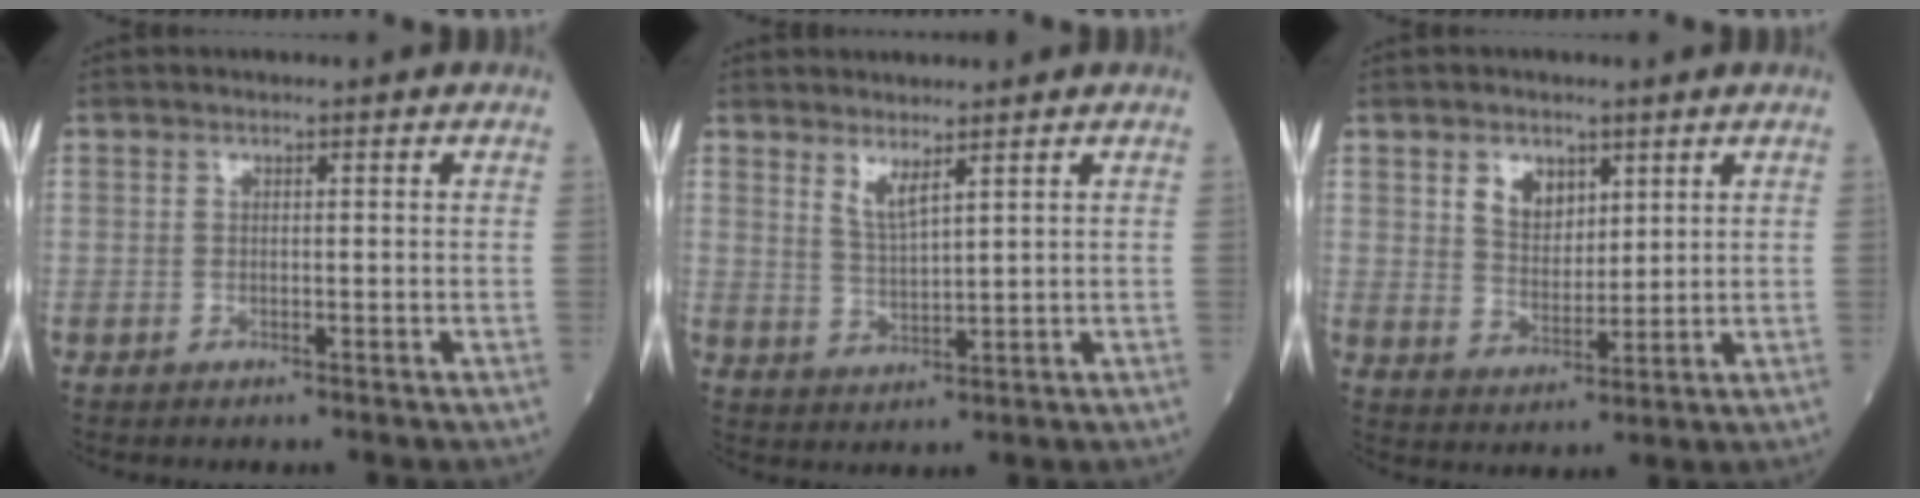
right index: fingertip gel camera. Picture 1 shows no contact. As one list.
[{"total": 3.2, "force": [2.3, 0.2, 2.3], "torque": [-0.048, -0.015, 0.049]}, {"total": 5.3, "force": [2.7, 3.4, 3.1], "torque": [-0.057, 0.004, 0.054]}]